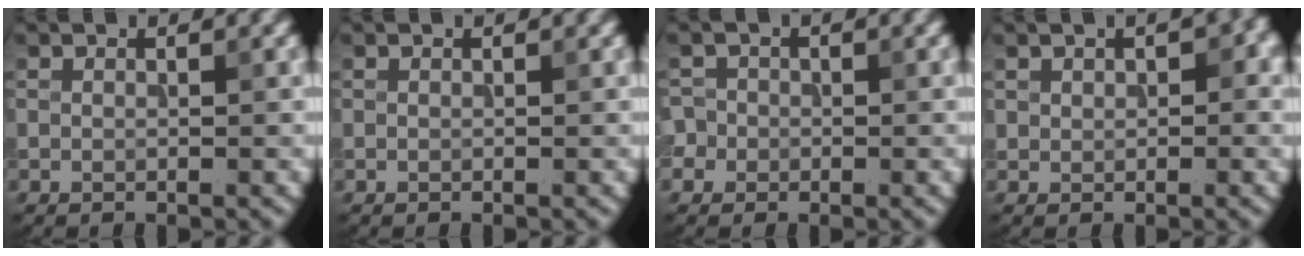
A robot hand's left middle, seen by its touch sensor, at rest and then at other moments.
{"total": 0.0}
{"total": 2.7, "force": [-0.8, 2.5, 0.7], "torque": [0.002, 0.019, -0.032]}
{"total": 3.2, "force": [0.8, 2.1, 2.2], "torque": [-0.030, 0.003, 0.015]}